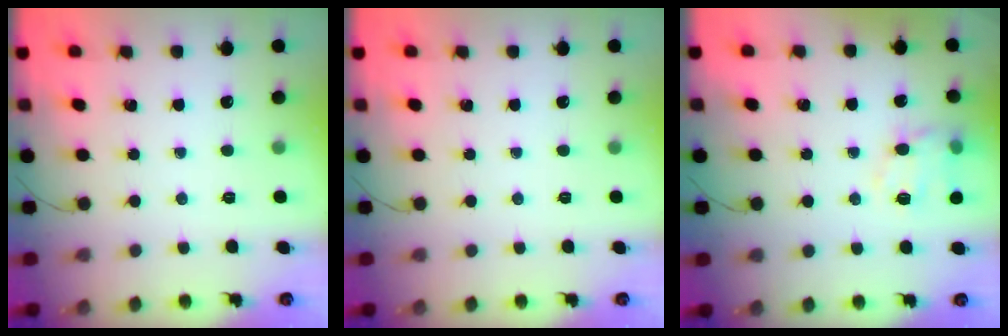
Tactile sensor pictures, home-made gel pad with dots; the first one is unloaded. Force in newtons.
{"total": 0.0}
{"total": 10.1, "press": 10.1, "slide": 0.8}